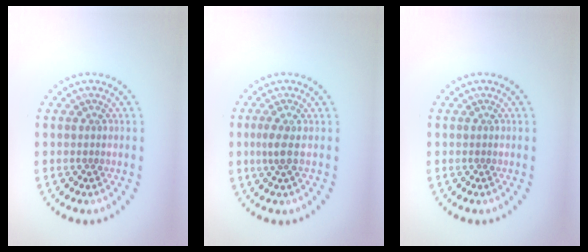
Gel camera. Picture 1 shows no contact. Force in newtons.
{"total": 1.5, "press": 1.3, "slide": 0.8}
{"total": 0.0}